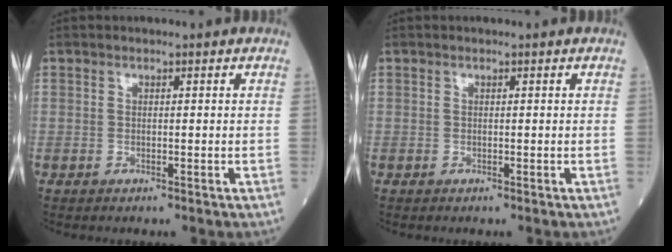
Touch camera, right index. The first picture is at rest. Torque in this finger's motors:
{"motor_torque": [0.00, 0.00, 0.02, 0.00]}